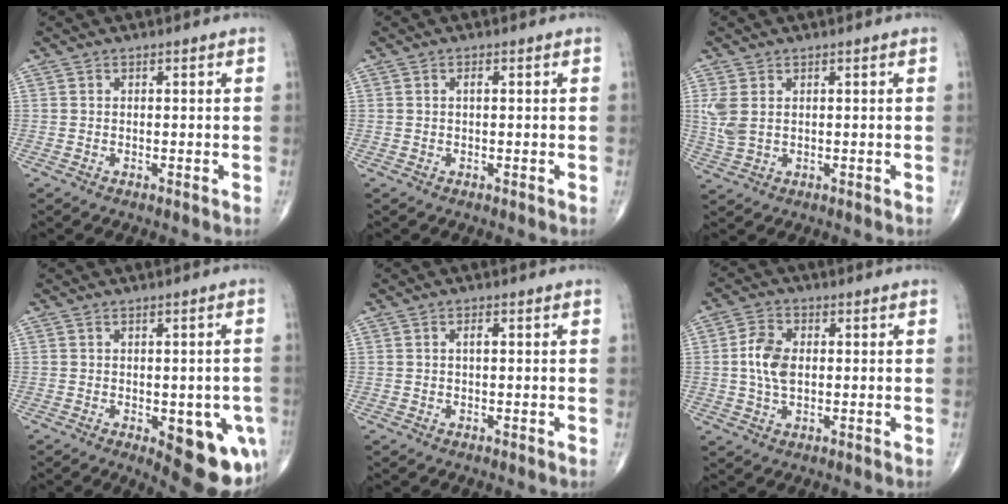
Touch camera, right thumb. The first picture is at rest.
{"total": 0.8, "force": [0.2, 0.2, 0.7], "torque": [-0.011, 0.002, 0.000]}
{"total": 4.2, "force": [1.1, 2.5, 3.2], "torque": [-0.085, 0.004, 0.031]}
{"total": 13.7, "force": [-5.1, 6.0, 11.2], "torque": [-0.097, 0.003, -0.050]}
{"total": 1.2, "force": [0.2, 0.4, 1.1], "torque": [-0.019, 0.003, 0.001]}
{"total": 6.5, "force": [0.3, 3.9, 5.2], "torque": [-0.101, 0.004, 0.003]}